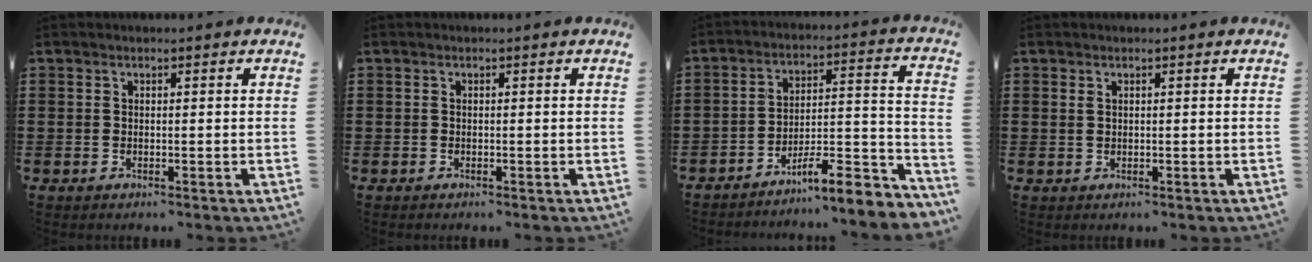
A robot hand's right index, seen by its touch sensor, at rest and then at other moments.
{"total": 0.0}
{"total": 7.8, "force": [-6.5, 1.0, 4.3], "torque": [-0.061, -0.002, -0.123]}
{"total": 0.7, "force": [0.3, 0.4, 0.4], "torque": [-0.009, 0.002, 0.007]}